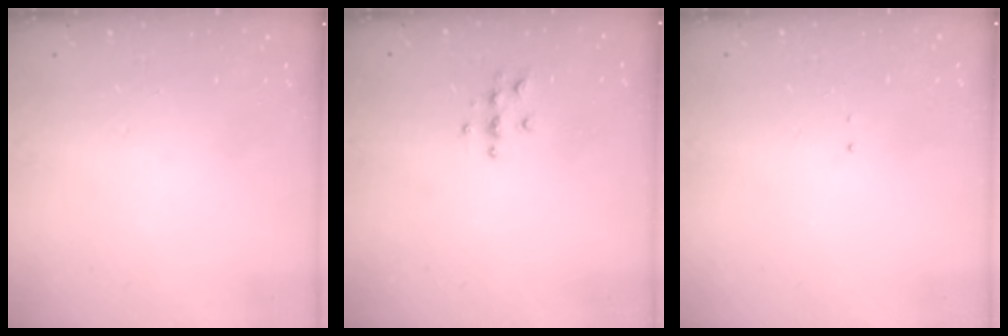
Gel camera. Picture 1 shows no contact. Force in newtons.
{"total": 3.8, "press": 3.8, "slide": 0.5}
{"total": 0.7, "press": 0.7, "slide": 0.1}